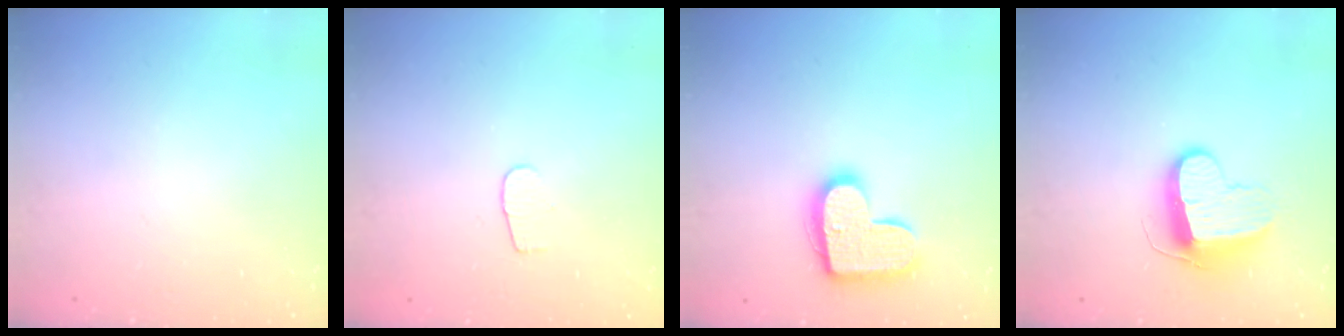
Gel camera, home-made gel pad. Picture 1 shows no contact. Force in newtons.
{"total": 3.6, "press": 3.6, "slide": 0.4}
{"total": 15.5, "press": 15.5, "slide": 0.8}
{"total": 10.5, "press": 10.5, "slide": 0.4}